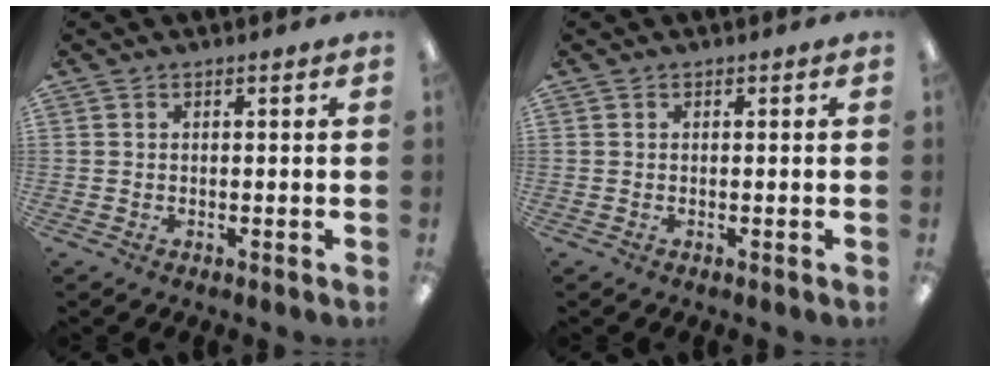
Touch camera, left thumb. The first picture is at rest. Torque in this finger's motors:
{"motor_torque": [0.00, 0.00, 0.00, 0.00, 0.00]}